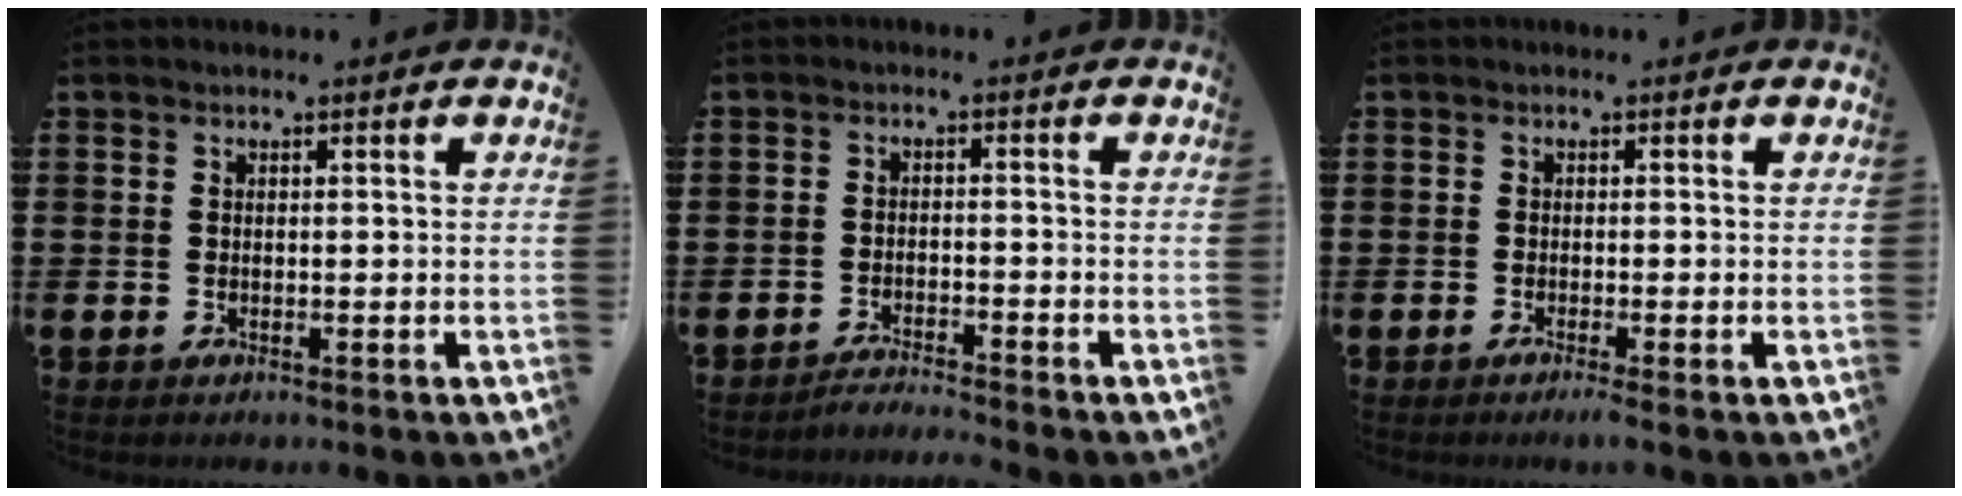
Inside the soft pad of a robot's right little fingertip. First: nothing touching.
{"total": 2.1, "force": [-2.0, -0.3, 0.1], "torque": [-0.003, 0.004, -0.043]}
{"total": 1.0, "force": [-0.6, 0.0, 0.9], "torque": [-0.013, -0.004, -0.010]}